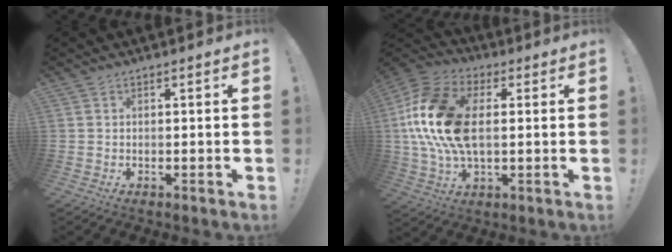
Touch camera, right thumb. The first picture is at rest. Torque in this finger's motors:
{"motor_torque": [0.08, 1.30, 0.90, -0.52, 0.51]}